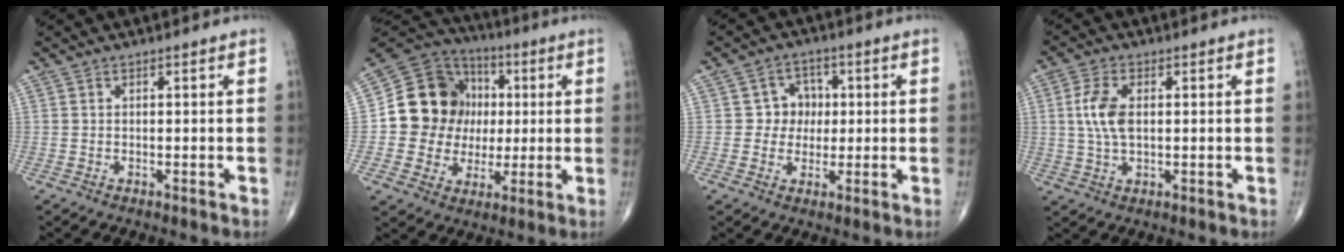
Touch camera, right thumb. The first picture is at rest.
{"total": 16.3, "force": [1.2, 14.5, 7.4], "torque": [-0.088, 0.025, 0.024]}
{"total": 5.6, "force": [0.5, 5.2, 1.8], "torque": [0.015, 0.011, 0.000]}
{"total": 6.7, "force": [0.9, 3.5, 5.6], "torque": [-0.125, 0.002, 0.016]}